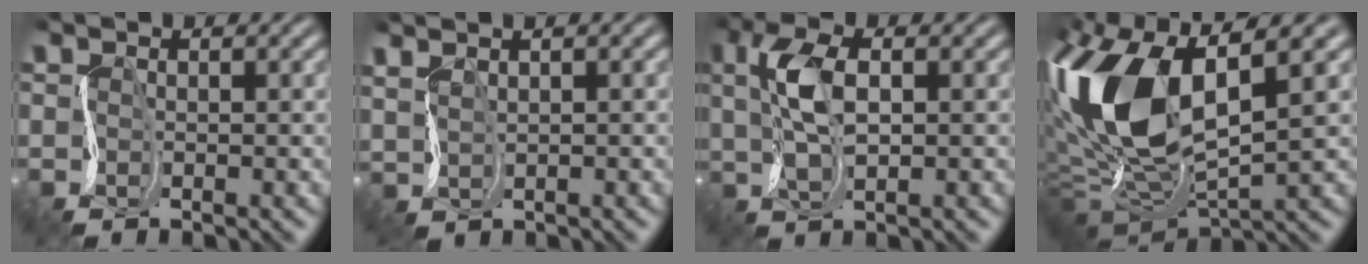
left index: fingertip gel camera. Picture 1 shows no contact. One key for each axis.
{"total": 2.7, "fx": 2.0, "fy": 1.1, "fz": 1.3, "tx": -0.032, "ty": 0.019, "tz": 0.030}
{"total": 4.2, "fx": 1.2, "fy": 1.7, "fz": 3.7, "tx": -0.087, "ty": 0.011, "tz": 0.017}
{"total": 12.6, "fx": 0.6, "fy": 6.1, "fz": 11.0, "tx": -0.237, "ty": -0.002, "tz": 0.003}